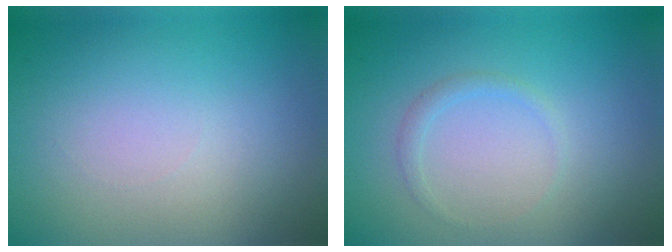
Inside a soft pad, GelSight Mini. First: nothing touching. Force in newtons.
{"total": 0.9, "press": 0.9, "slide": 0.1}